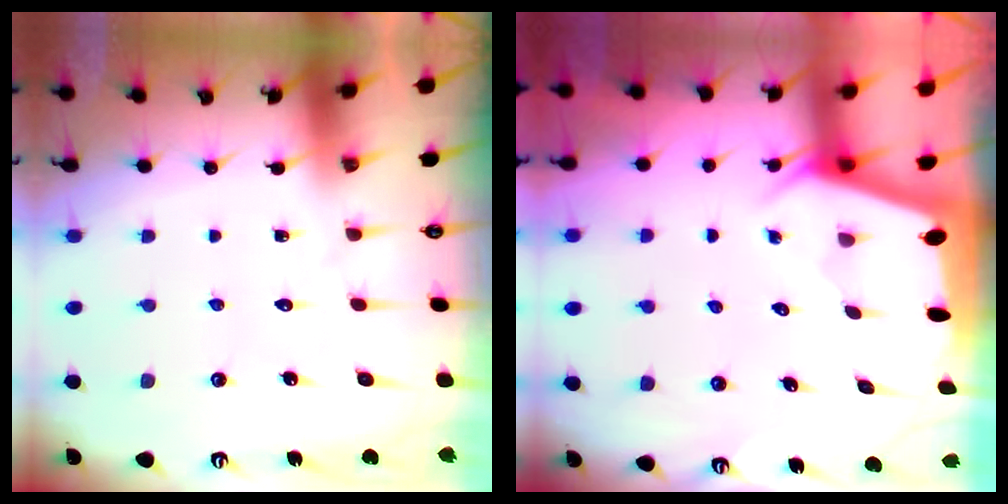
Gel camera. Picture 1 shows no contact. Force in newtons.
{"total": 1.9, "press": 1.9, "slide": 0.2}